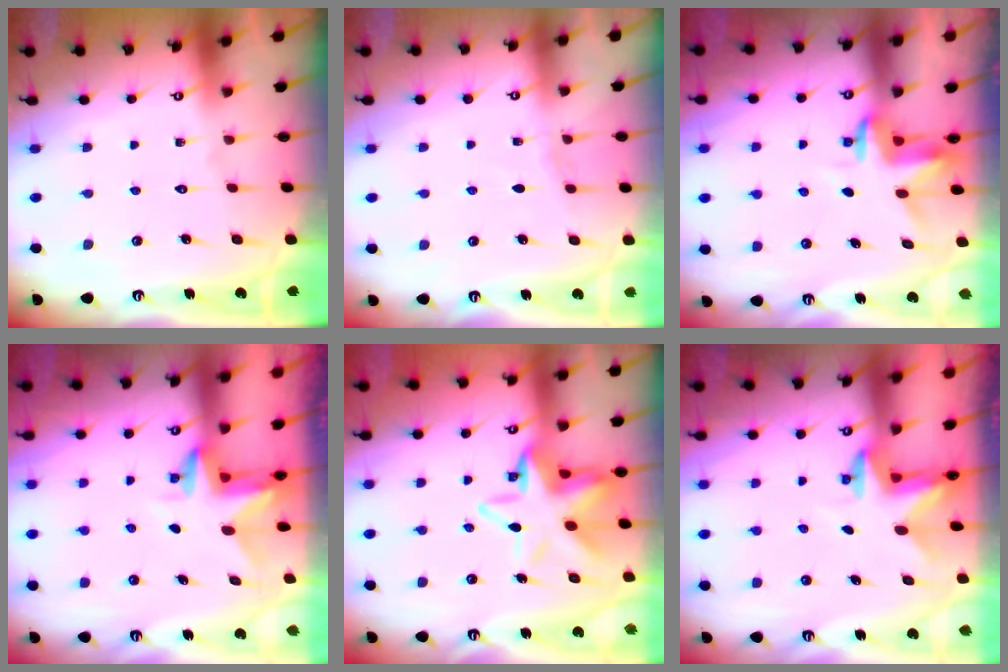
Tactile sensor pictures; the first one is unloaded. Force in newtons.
{"total": 1.9, "press": 1.9, "slide": 0.3}
{"total": 3.4, "press": 3.4, "slide": 0.2}
{"total": 2.9, "press": 2.9, "slide": 0.2}
{"total": 12.9, "press": 12.5, "slide": 3.1}
{"total": 2.4, "press": 2.3, "slide": 0.4}